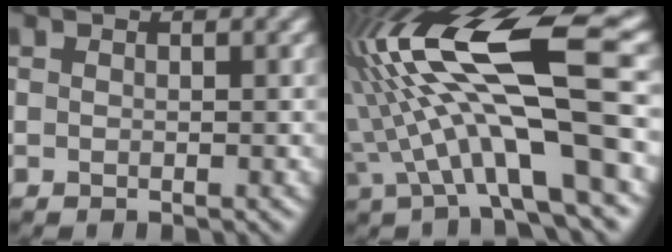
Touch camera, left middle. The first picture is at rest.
{"total": 13.6, "force": [1.6, 3.5, 13.1], "torque": [-0.245, 0.018, 0.022]}